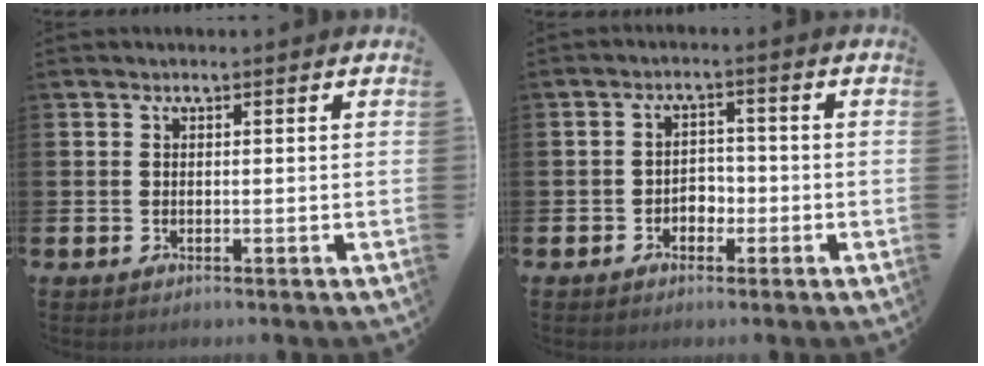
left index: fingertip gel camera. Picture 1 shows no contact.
{"total": 2.4, "force": [-1.4, 1.8, 0.8], "torque": [-0.013, 0.004, -0.034]}